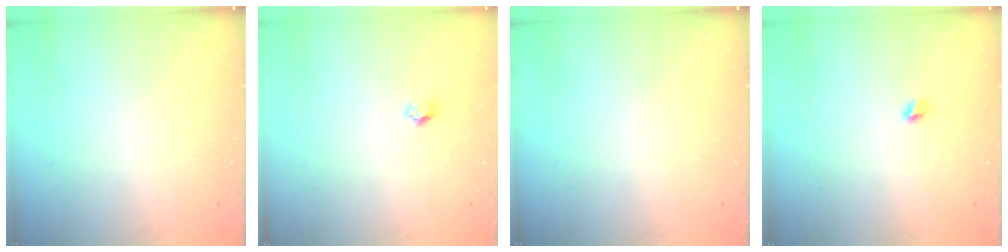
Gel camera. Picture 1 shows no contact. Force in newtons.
{"total": 5.1, "press": 5.1, "slide": 0.4}
{"total": 0.0}
{"total": 3.9, "press": 3.9, "slide": 0.3}